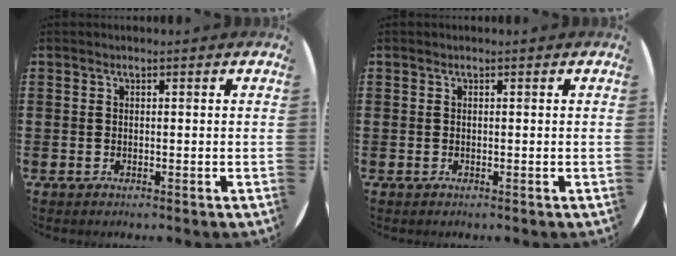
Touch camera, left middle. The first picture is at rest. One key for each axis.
{"total": 0.0}